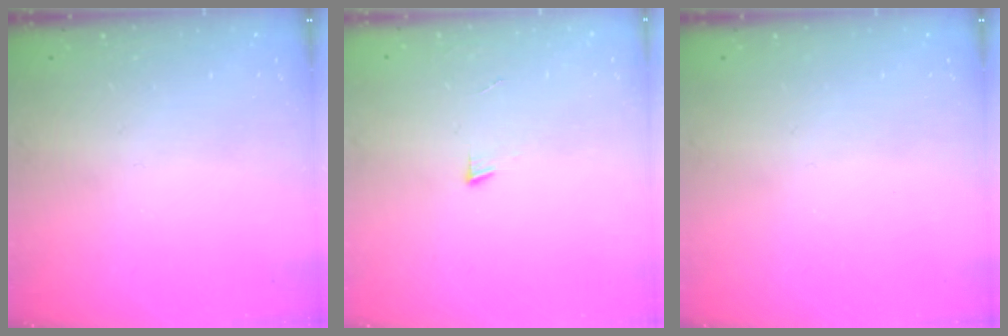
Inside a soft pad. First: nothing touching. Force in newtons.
{"total": 4.3, "press": 4.2, "slide": 0.4}
{"total": 0.0}